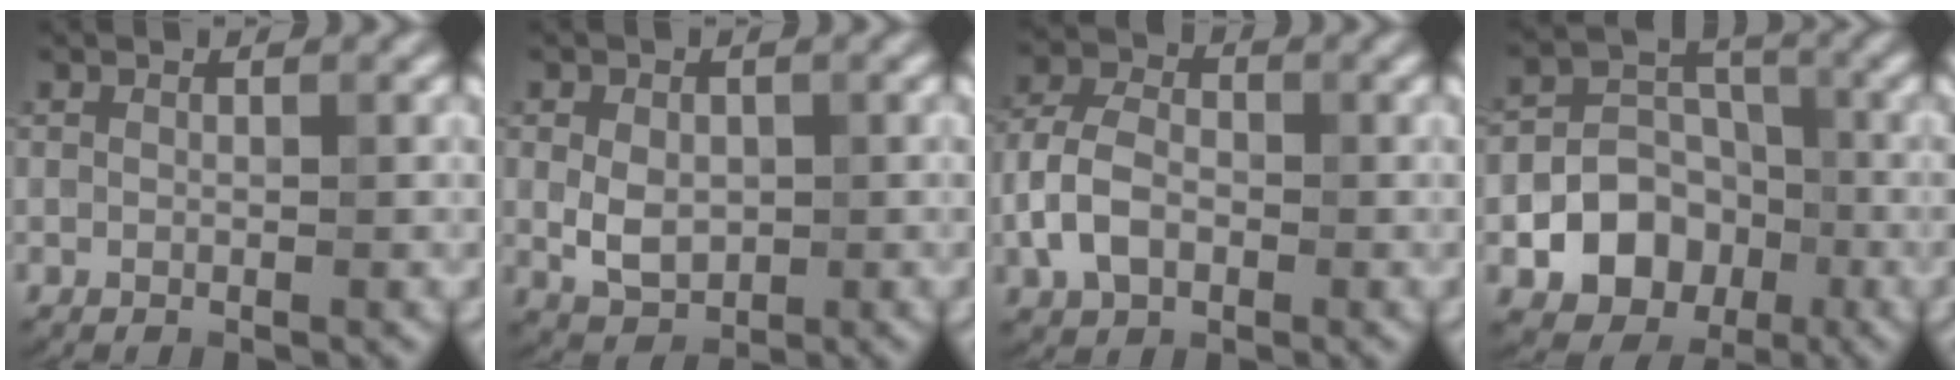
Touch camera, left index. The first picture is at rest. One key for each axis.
{"total": 3.6, "fx": -0.1, "fy": 2.5, "fz": 2.6, "tx": -0.051, "ty": 0.000, "tz": 0.001}
{"total": 4.5, "fx": -1.5, "fy": 2.9, "fz": 3.1, "tx": -0.071, "ty": 0.009, "tz": -0.033}
{"total": 8.3, "fx": -2.9, "fy": 7.0, "fz": 3.5, "tx": -0.028, "ty": 0.003, "tz": -0.077}